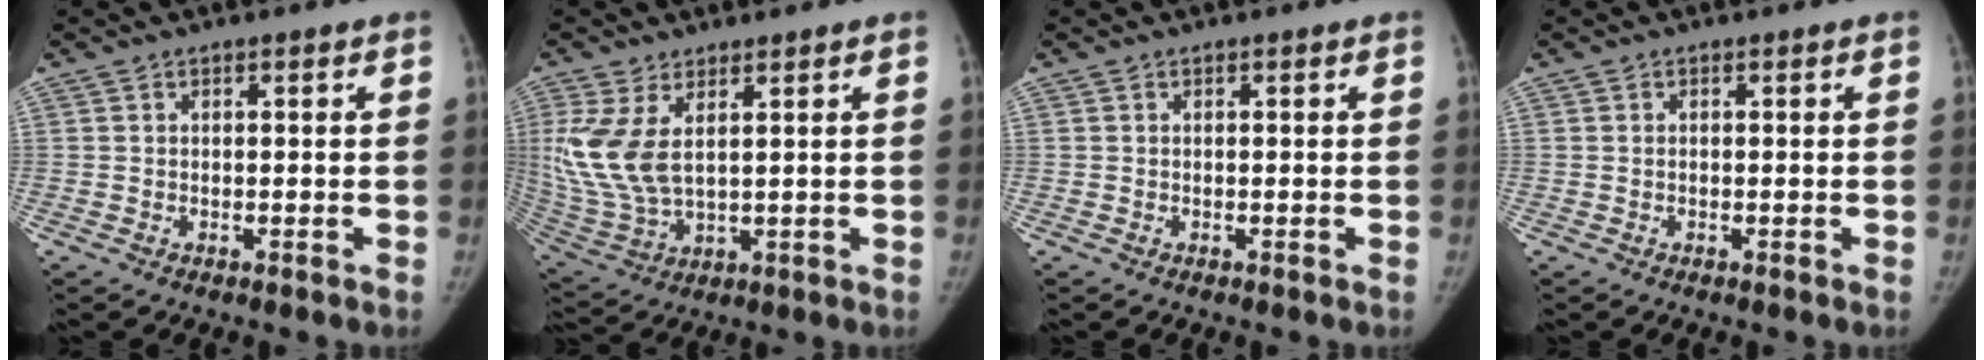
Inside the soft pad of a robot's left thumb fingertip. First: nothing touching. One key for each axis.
{"total": 10.9, "fx": 3.2, "fy": 5.5, "fz": 8.9, "tx": -0.201, "ty": -0.014, "tz": 0.079}
{"total": 0.0}
{"total": 0.0}